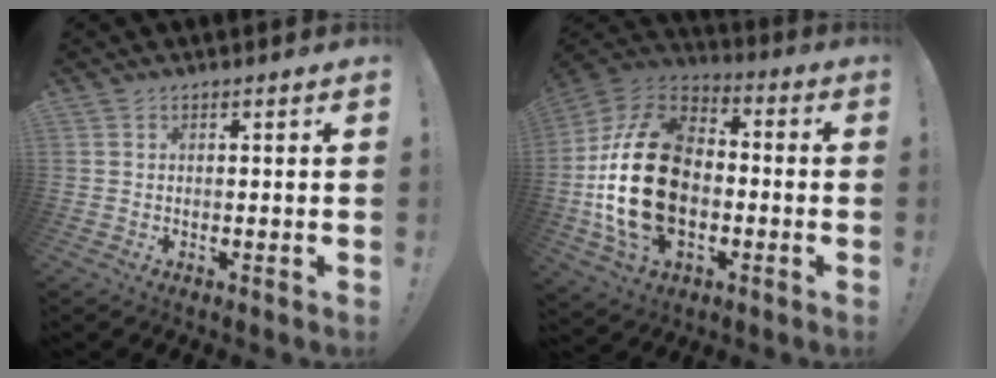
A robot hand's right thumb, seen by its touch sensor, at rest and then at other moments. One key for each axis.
{"total": 26.6, "fx": -2.3, "fy": 17.7, "fz": 19.8, "tx": -0.380, "ty": 0.031, "tz": -0.025}